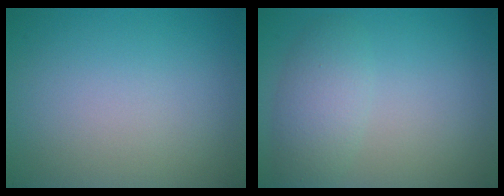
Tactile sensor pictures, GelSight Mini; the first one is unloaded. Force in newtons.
{"total": 2.6, "press": 2.6, "slide": 0.2}